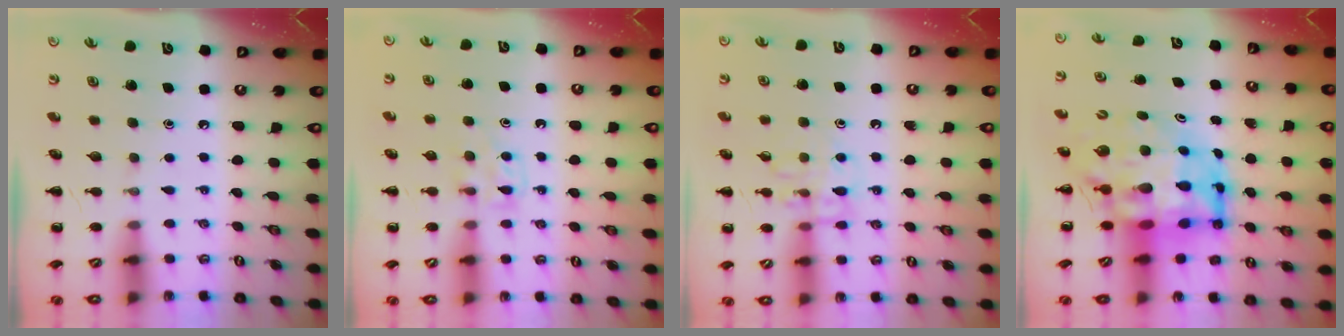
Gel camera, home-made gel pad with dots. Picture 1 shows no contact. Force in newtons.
{"total": 3.3, "press": 3.0, "slide": 1.3}
{"total": 9.8, "press": 9.8, "slide": 0.6}
{"total": 11.8, "press": 11.3, "slide": 3.2}